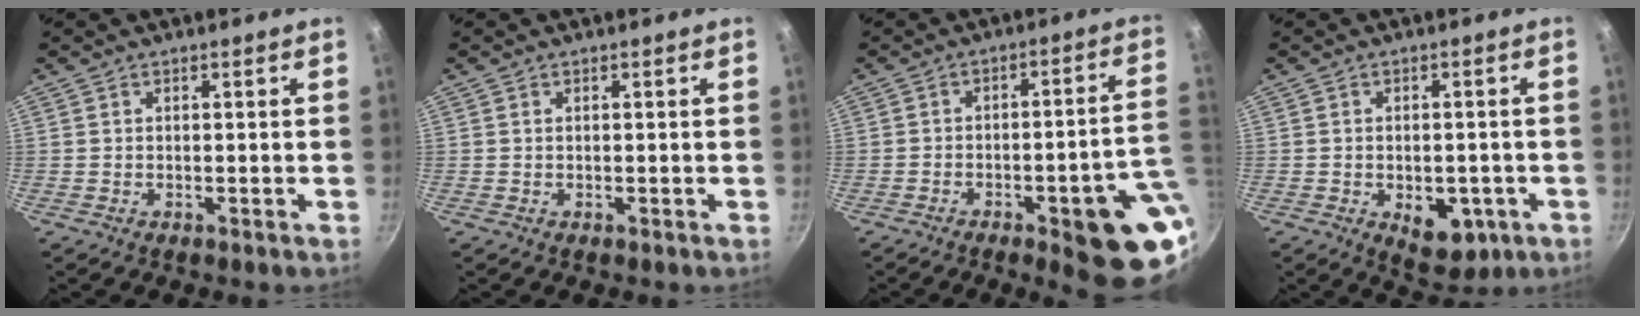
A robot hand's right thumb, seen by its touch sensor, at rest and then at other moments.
{"total": 0.0}
{"total": 17.0, "force": [-5.7, 4.5, 15.3], "torque": [-0.145, 0.027, -0.072]}
{"total": 8.5, "force": [-2.8, 5.3, 6.1], "torque": [-0.048, 0.003, -0.025]}